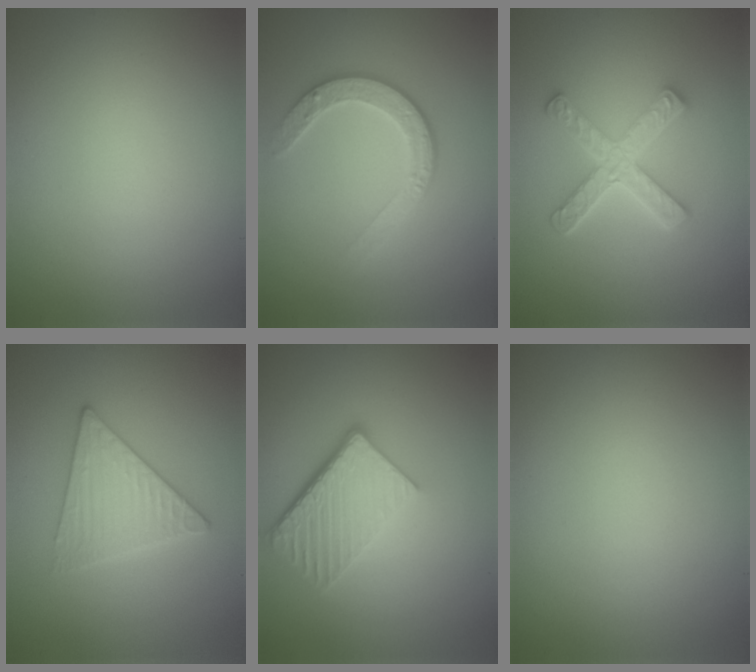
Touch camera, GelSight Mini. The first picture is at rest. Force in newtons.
{"total": 3.0, "press": 2.8, "slide": 1.0}
{"total": 4.8, "press": 3.6, "slide": 3.2}
{"total": 3.5, "press": 3.4, "slide": 0.3}
{"total": 5.6, "press": 3.9, "slide": 3.9}
{"total": 0.0}